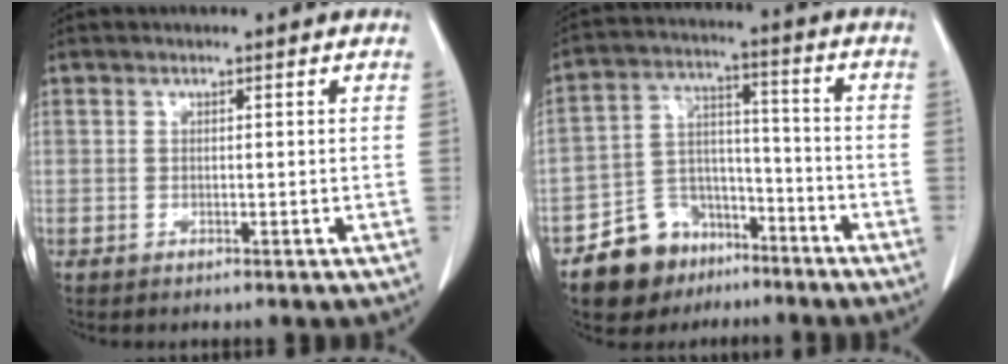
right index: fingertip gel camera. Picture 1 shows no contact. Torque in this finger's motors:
{"motor_torque": [0.18, -0.10, -0.20, -0.10]}